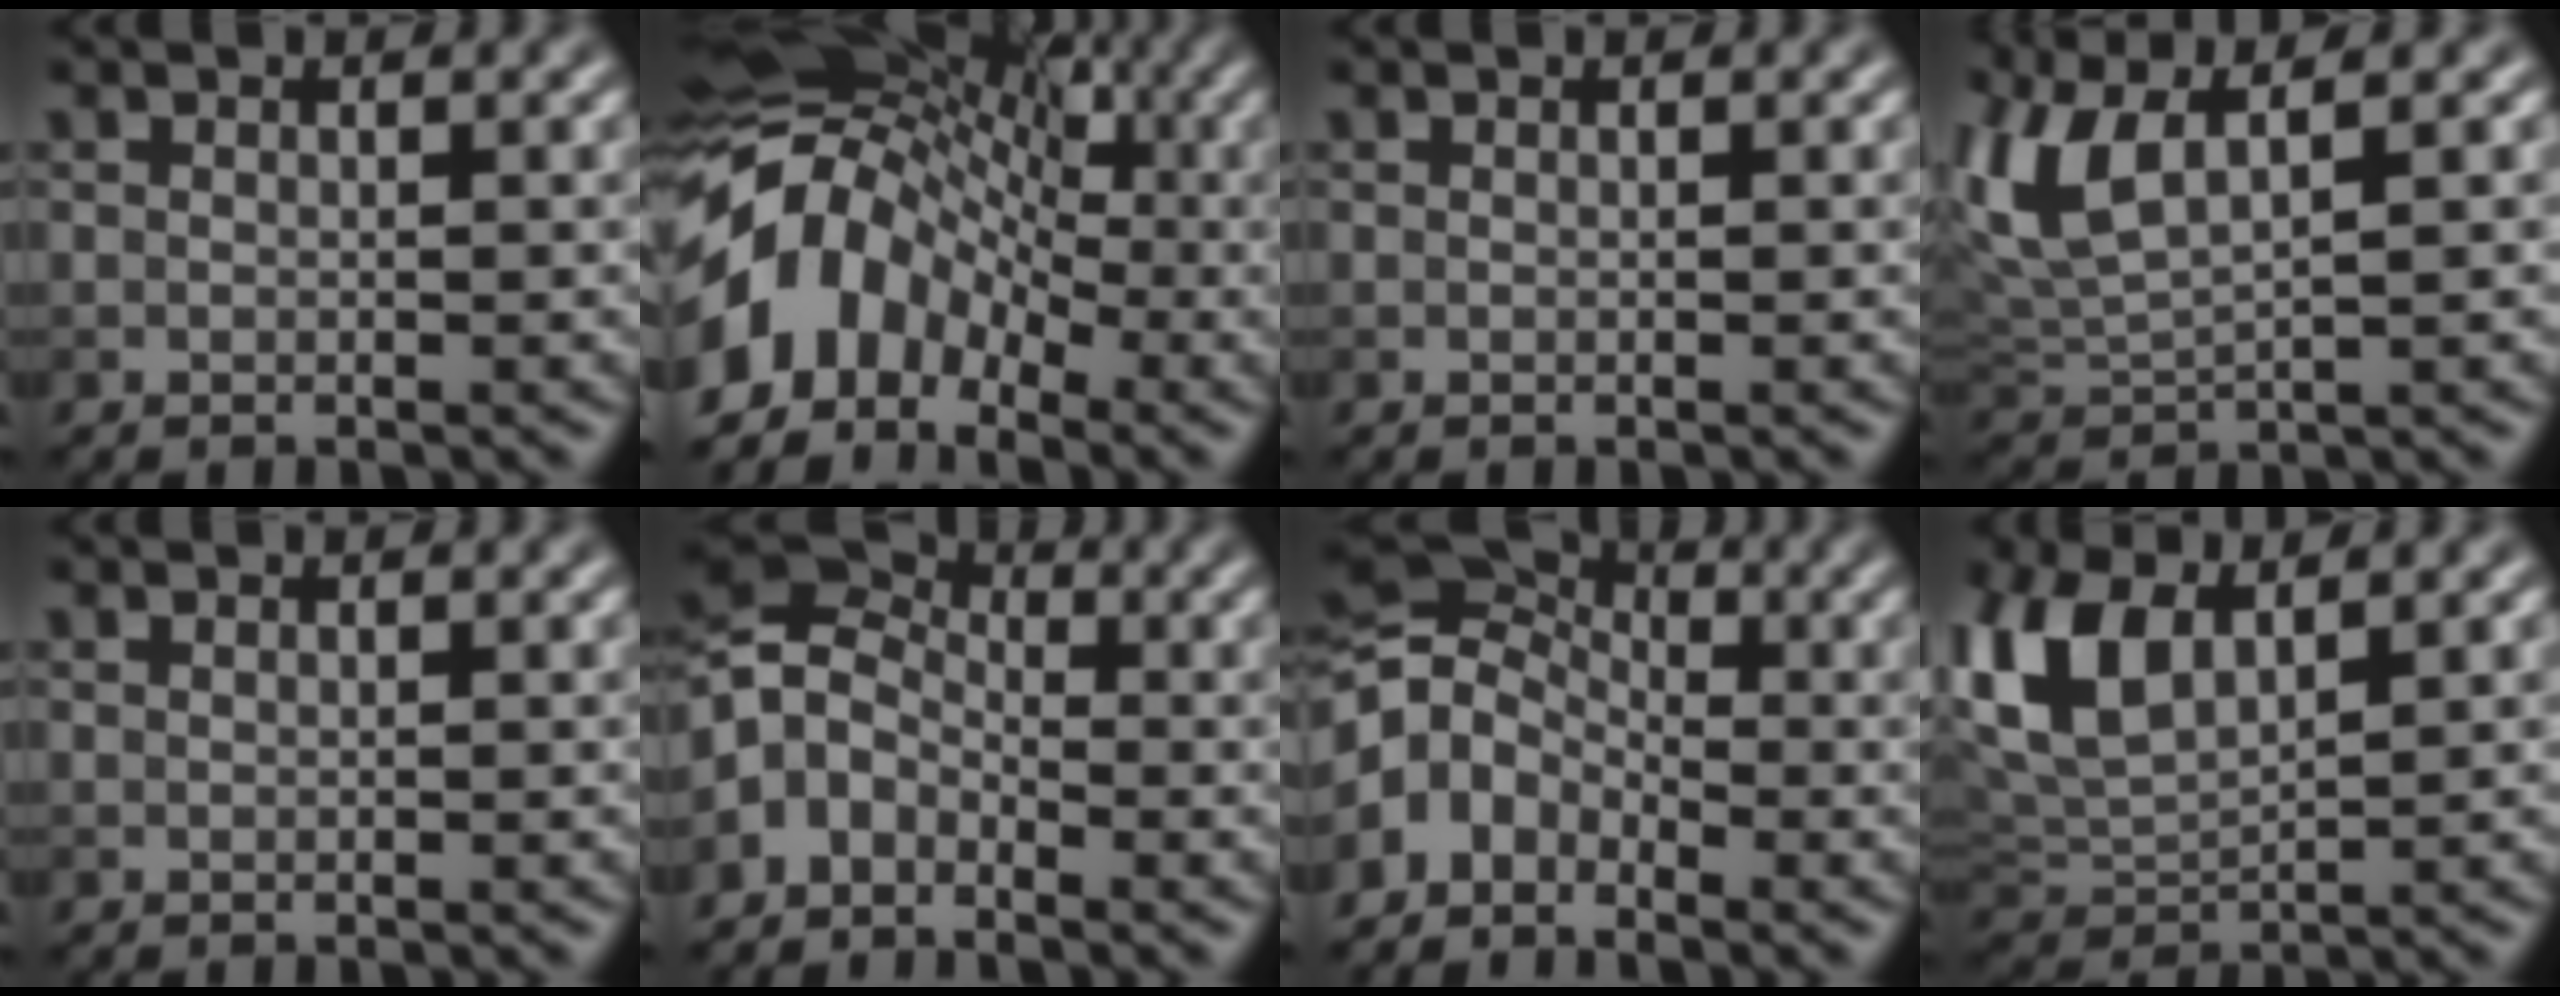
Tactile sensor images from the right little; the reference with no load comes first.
{"total": 9.4, "force": [-2.9, 6.7, 5.9], "torque": [-0.096, 0.015, -0.070]}
{"total": 0.0}
{"total": 5.9, "force": [2.9, 2.0, 4.7], "torque": [-0.121, 0.011, 0.059]}
{"total": 0.0}
{"total": 4.1, "force": [-2.0, 3.0, 2.0], "torque": [-0.041, 0.006, -0.056]}
{"total": 5.6, "force": [-2.3, 4.1, 3.0], "torque": [-0.057, 0.007, -0.067]}
{"total": 6.6, "force": [2.7, 3.2, 5.1], "torque": [-0.132, 0.009, 0.052]}